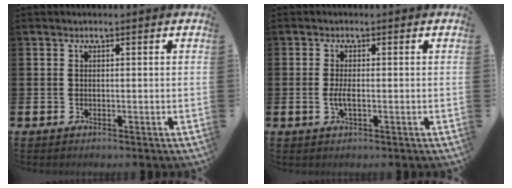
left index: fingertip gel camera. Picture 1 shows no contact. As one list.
[{"total": 1.9, "force": [-0.3, 0.6, 1.8], "torque": [-0.038, 0.003, -0.004]}]